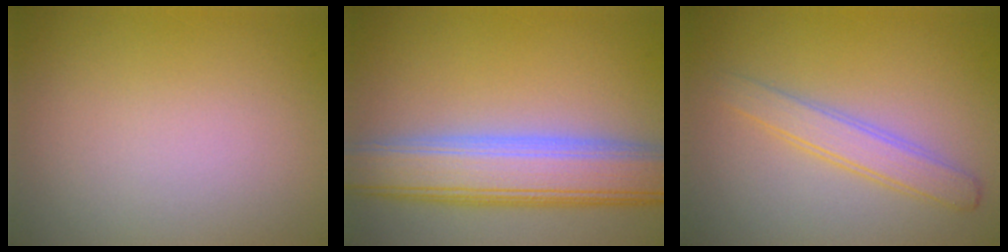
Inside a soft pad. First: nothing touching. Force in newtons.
{"total": 7.9, "press": 7.9, "slide": 0.4}
{"total": 2.6, "press": 2.6, "slide": 0.2}